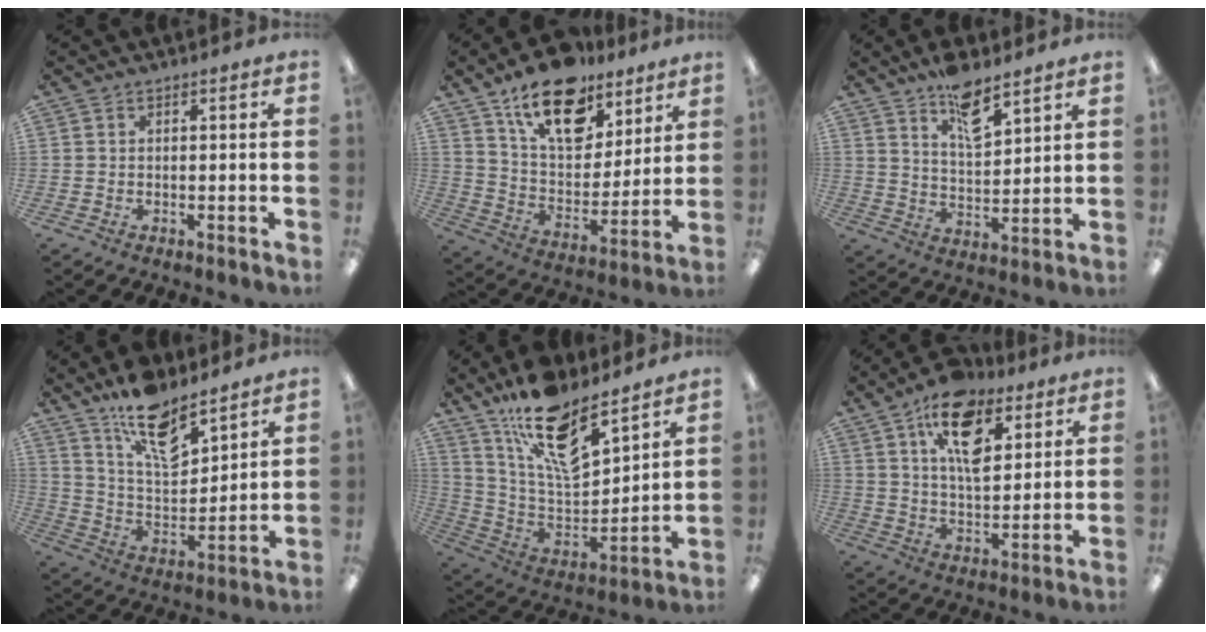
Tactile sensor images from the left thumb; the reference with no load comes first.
{"total": 19.0, "force": [12.4, 10.2, 10.0], "torque": [-0.159, -0.070, 0.219]}
{"total": 9.6, "force": [7.3, 3.4, 5.1], "torque": [-0.081, -0.042, 0.128]}
{"total": 15.2, "force": [11.2, 6.1, 8.2], "torque": [-0.136, -0.067, 0.195]}
{"total": 18.2, "force": [13.5, 6.9, 10.0], "torque": [-0.184, -0.090, 0.241]}
{"total": 16.0, "force": [8.7, 8.5, 10.3], "torque": [-0.154, -0.027, 0.149]}